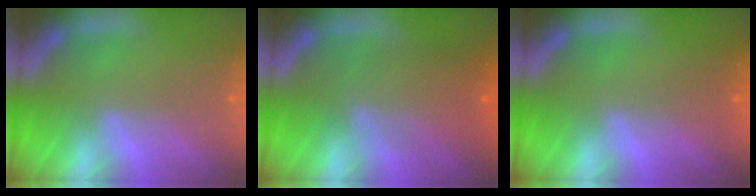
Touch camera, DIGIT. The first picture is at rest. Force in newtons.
{"total": 6.1}
{"total": 0.9}